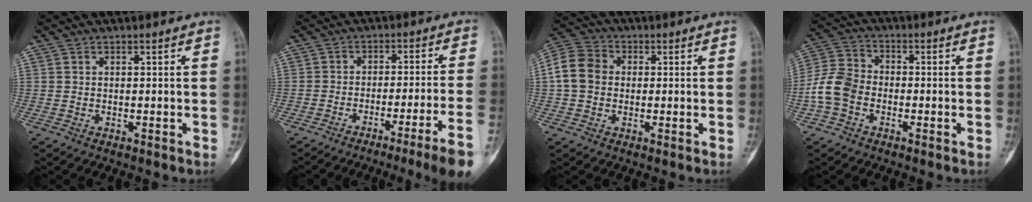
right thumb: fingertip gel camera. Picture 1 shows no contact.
{"total": 12.4, "force": [-7.9, -1.7, 9.4], "torque": [-0.134, 0.043, -0.109]}
{"total": 8.3, "force": [0.4, 6.8, 4.6], "torque": [-0.085, 0.023, -0.004]}
{"total": 8.3, "force": [-2.5, 6.3, 4.8], "torque": [-0.095, 0.025, -0.058]}